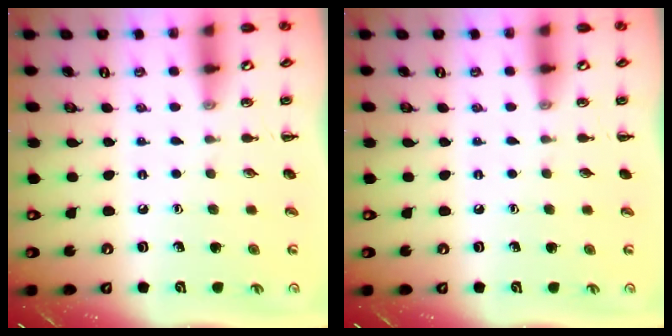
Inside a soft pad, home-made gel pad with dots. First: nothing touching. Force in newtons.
{"total": 0.0}